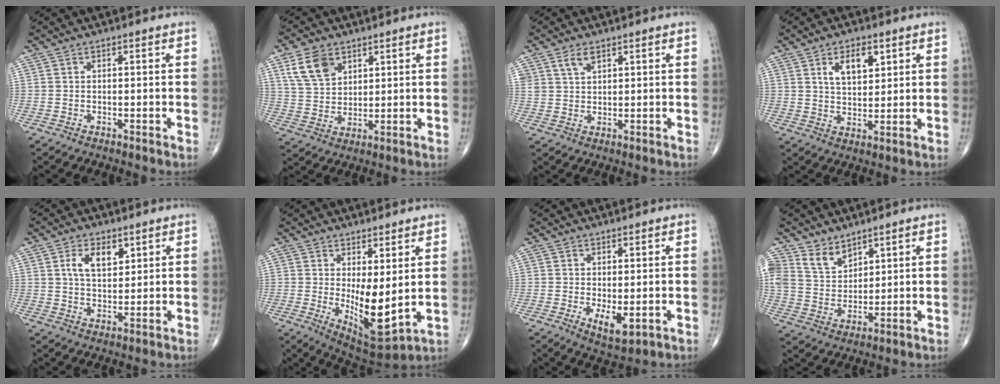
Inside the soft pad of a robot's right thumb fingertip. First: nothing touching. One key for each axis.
{"total": 8.4, "fx": 4.4, "fy": 5.4, "fz": 4.6, "tx": -0.072, "ty": -0.016, "tz": 0.091}
{"total": 3.2, "fx": 2.0, "fy": 1.6, "fz": 1.7, "tx": -0.028, "ty": -0.010, "tz": 0.044}
{"total": 6.9, "fx": 3.2, "fy": 3.6, "fz": 5.0, "tx": -0.069, "ty": -0.020, "tz": 0.057}
{"total": 6.3, "fx": 2.8, "fy": 3.4, "fz": 4.5, "tx": -0.066, "ty": -0.015, "tz": 0.052}
{"total": 10.2, "fx": 0.7, "fy": 3.8, "fz": 9.5, "tx": -0.141, "ty": -0.033, "tz": 0.028}
{"total": 4.7, "fx": -0.7, "fy": 2.1, "fz": 4.2, "tx": -0.062, "ty": -0.015, "tz": -0.001}
{"total": 7.0, "fx": 5.2, "fy": 4.3, "fz": 1.9, "tx": -0.015, "ty": -0.038, "tz": 0.113}